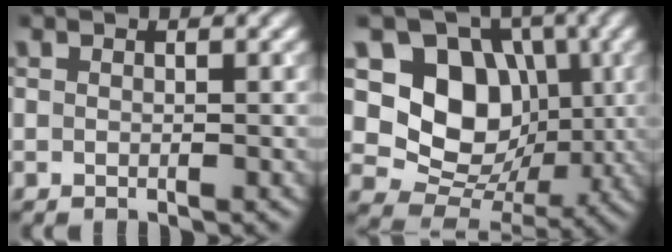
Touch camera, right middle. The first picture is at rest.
{"total": 9.6, "force": [1.6, 7.8, 5.4], "torque": [-0.091, -0.018, 0.013]}